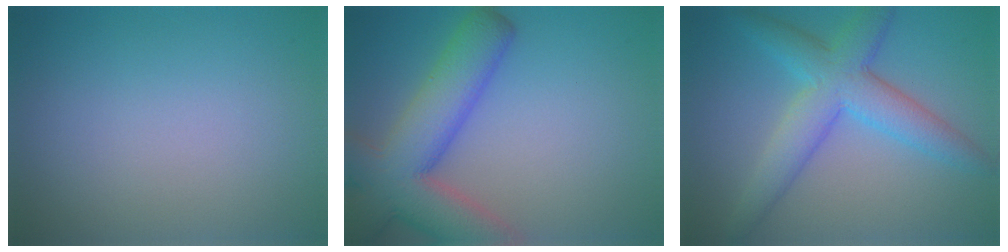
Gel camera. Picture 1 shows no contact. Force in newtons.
{"total": 9.6, "press": 9.5, "slide": 0.6}
{"total": 6.1, "press": 6.1, "slide": 0.1}